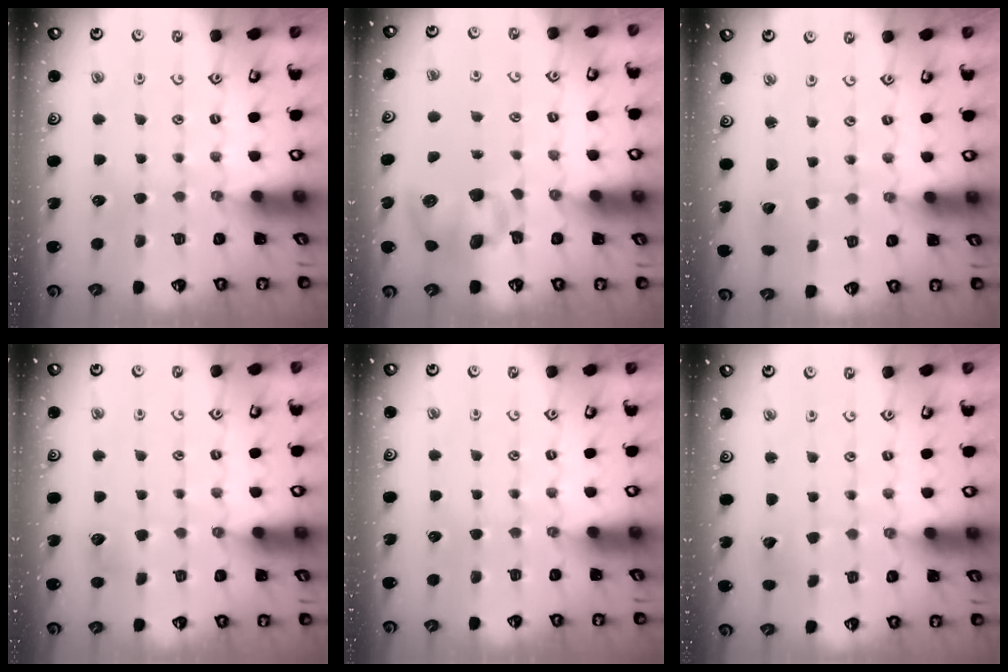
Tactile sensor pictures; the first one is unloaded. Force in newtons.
{"total": 10.0, "press": 9.8, "slide": 1.9}
{"total": 1.4, "press": 1.4, "slide": 0.0}
{"total": 5.0, "press": 5.0, "slide": 0.6}
{"total": 0.0}
{"total": 2.4, "press": 2.4, "slide": 0.2}